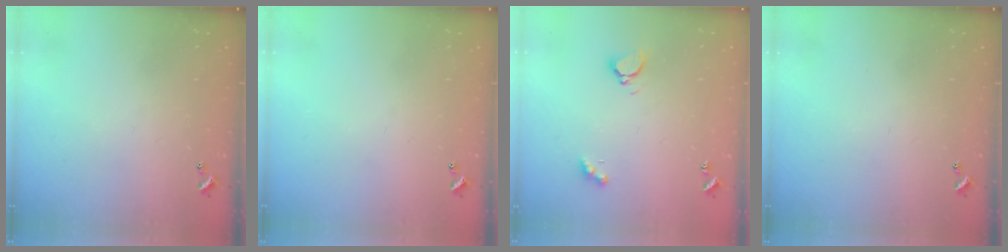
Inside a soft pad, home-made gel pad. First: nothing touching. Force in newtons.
{"total": 0.0}
{"total": 3.2, "press": 3.2, "slide": 0.4}
{"total": 0.0}